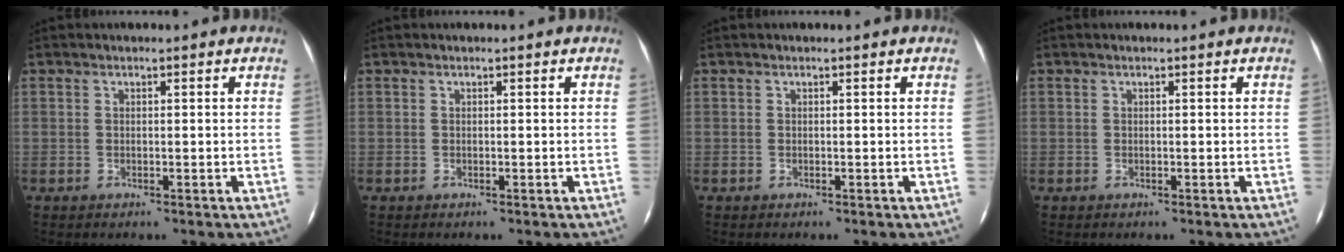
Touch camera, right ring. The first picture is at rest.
{"total": 0.0}
{"total": 0.0}
{"total": 0.0}